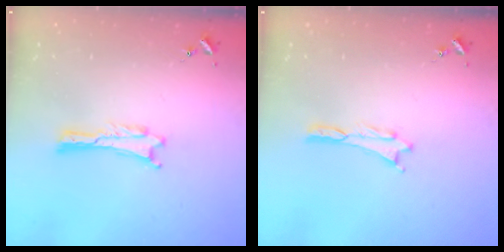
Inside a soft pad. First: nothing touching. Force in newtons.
{"total": 0.0}